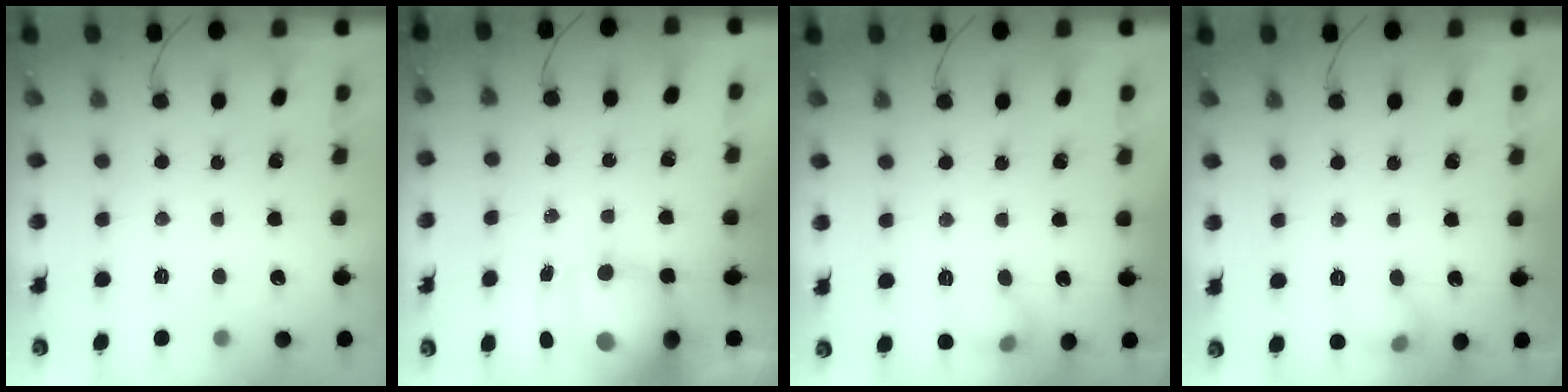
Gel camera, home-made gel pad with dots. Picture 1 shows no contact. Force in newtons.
{"total": 13.1, "press": 12.7, "slide": 3.4}
{"total": 6.8, "press": 6.7, "slide": 1.0}
{"total": 6.8, "press": 6.7, "slide": 1.0}